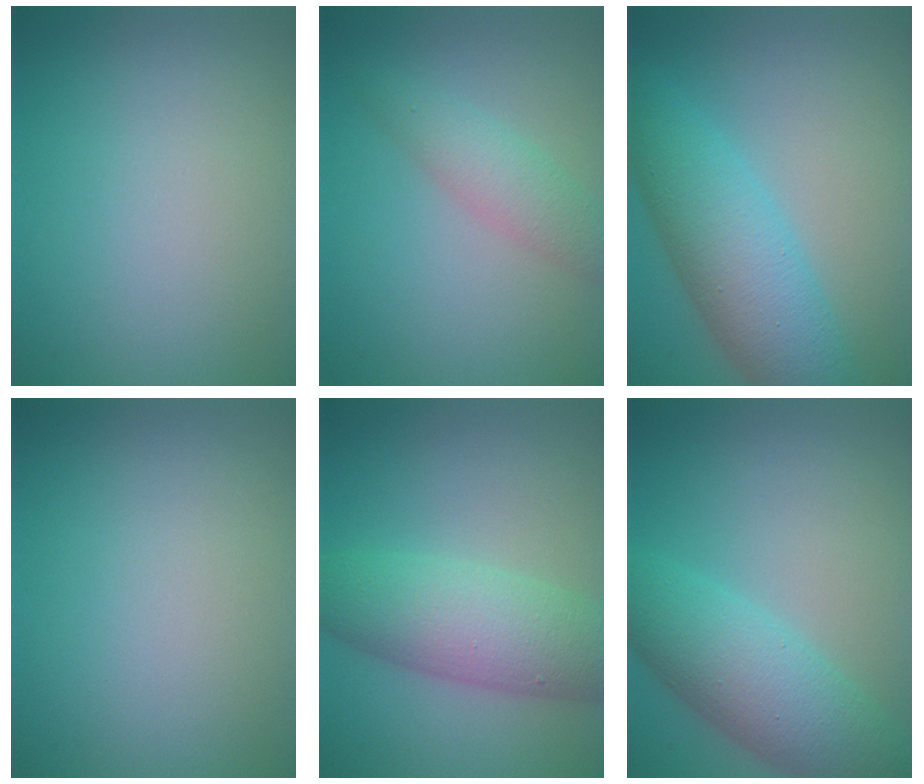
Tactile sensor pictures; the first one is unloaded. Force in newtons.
{"total": 2.8, "press": 2.8, "slide": 0.1}
{"total": 7.1, "press": 7.1, "slide": 0.1}
{"total": 0.0}
{"total": 6.8, "press": 6.8, "slide": 0.2}
{"total": 6.9, "press": 6.9, "slide": 0.1}